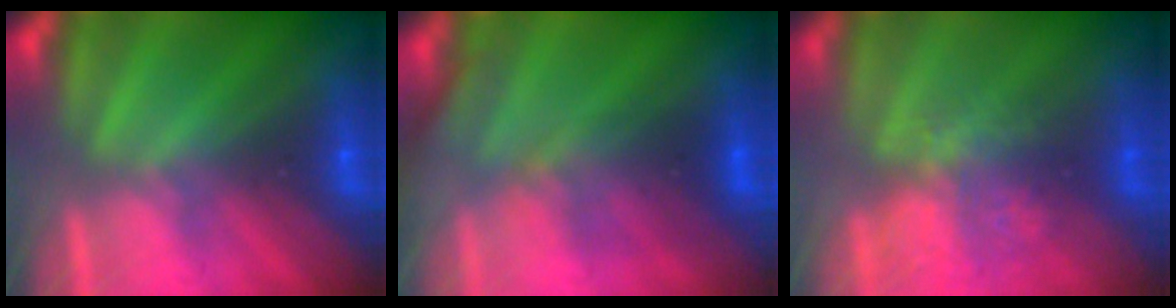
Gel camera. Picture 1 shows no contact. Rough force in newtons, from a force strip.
{"total": 2.8}
{"total": 3.5}